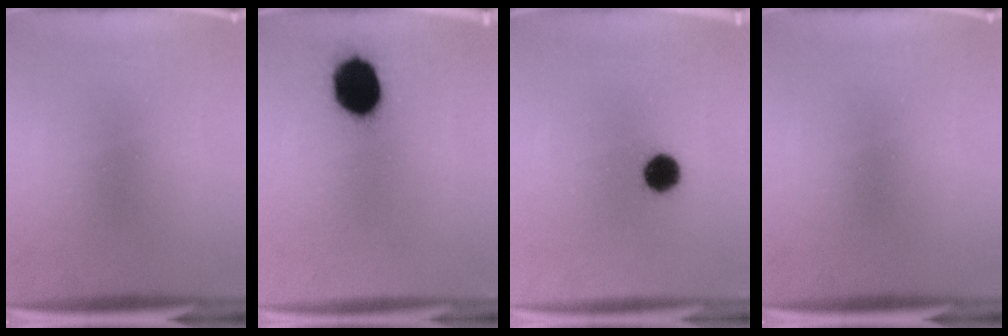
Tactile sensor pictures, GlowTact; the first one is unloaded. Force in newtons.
{"total": 13.9}
{"total": 7.2}
{"total": 0.0}